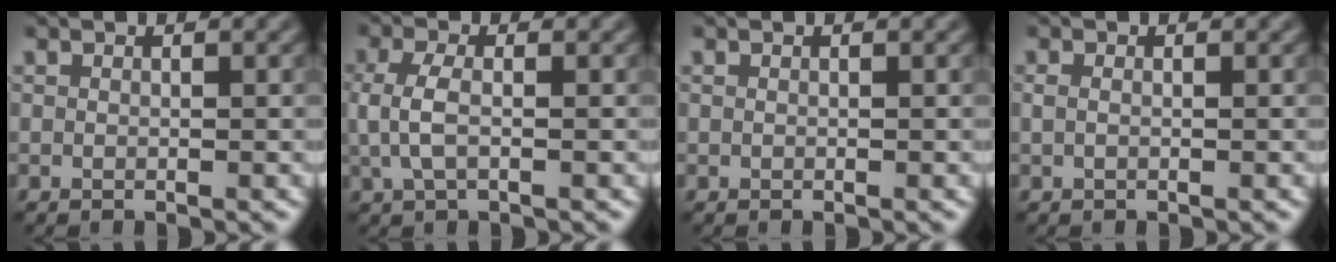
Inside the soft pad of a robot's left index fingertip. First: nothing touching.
{"total": 2.8, "force": [0.0, 1.3, 2.5], "torque": [-0.063, 0.001, -0.002]}
{"total": 0.0}
{"total": 0.6, "force": [0.1, 0.4, 0.5], "torque": [-0.015, -0.001, 0.000]}